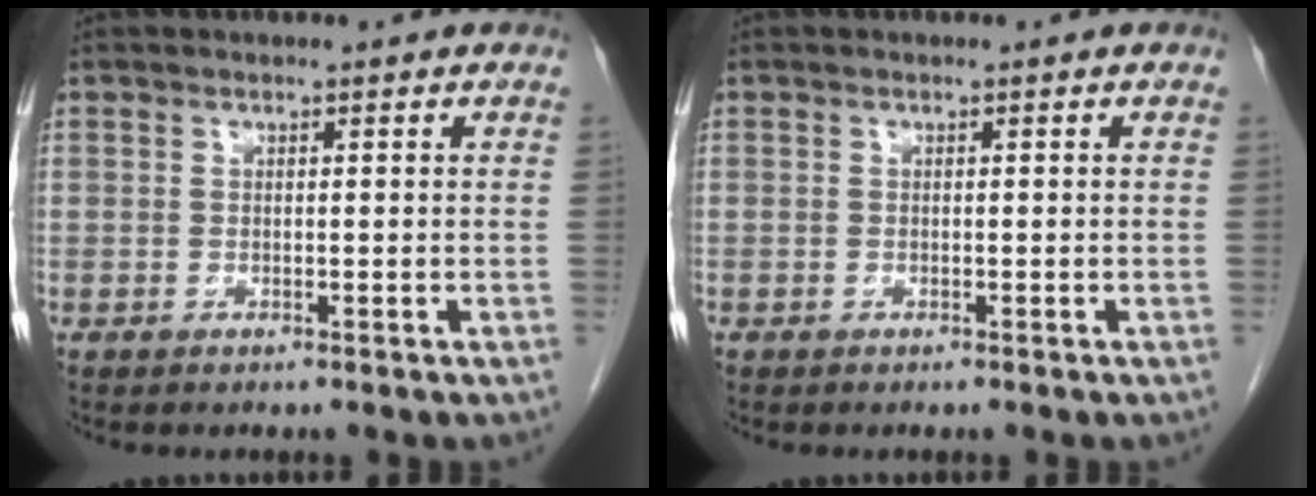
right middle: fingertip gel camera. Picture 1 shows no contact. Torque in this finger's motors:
{"motor_torque": [0.91, -0.97, 0.42, 0.08]}